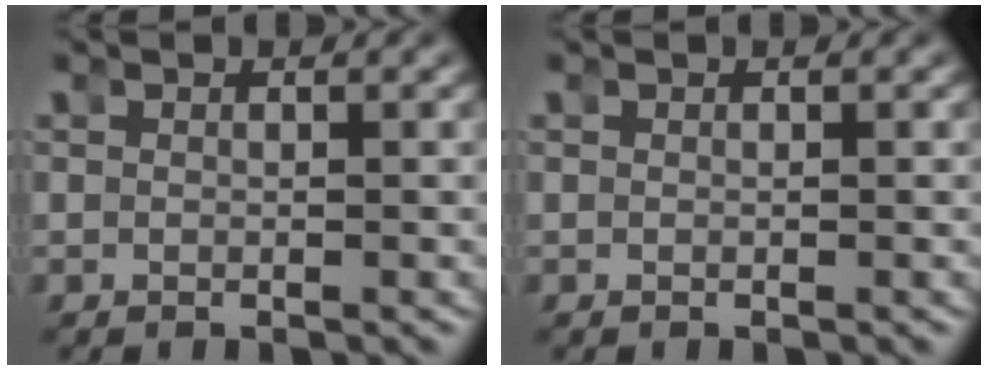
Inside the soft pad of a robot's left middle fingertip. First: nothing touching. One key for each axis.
{"total": 0.0}